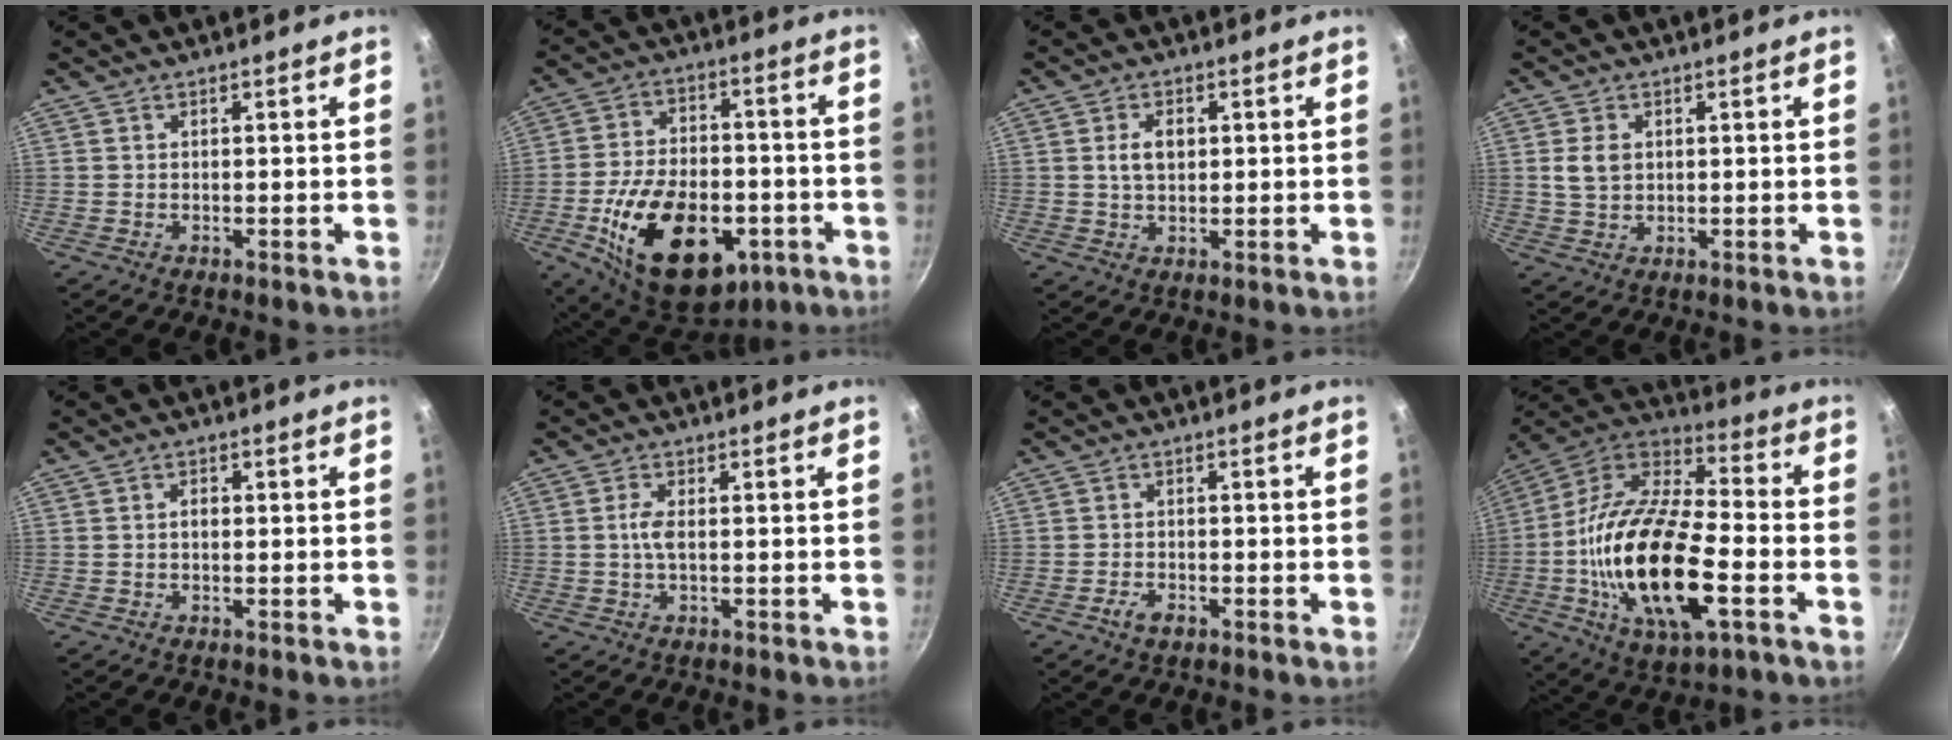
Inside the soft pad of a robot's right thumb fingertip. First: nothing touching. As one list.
[{"total": 23.6, "force": [-7.8, 14.3, 17.1], "torque": [-0.264, 0.029, -0.108]}, {"total": 4.6, "force": [0.8, 3.0, 3.4], "torque": [-0.047, 0.003, 0.014]}, {"total": 4.2, "force": [0.8, 3.1, 2.8], "torque": [-0.048, 0.000, 0.018]}, {"total": 1.6, "force": [0.0, 1.1, 1.2], "torque": [-0.017, 0.007, -0.002]}, {"total": 2.8, "force": [-0.1, 1.0, 2.6], "torque": [-0.062, 0.004, -0.005]}, {"total": 2.6, "force": [-1.6, 1.2, 1.7], "torque": [-0.035, 0.013, -0.032]}, {"total": 25.6, "force": [-5.9, 11.0, 22.3], "torque": [-0.424, 0.025, -0.117]}]